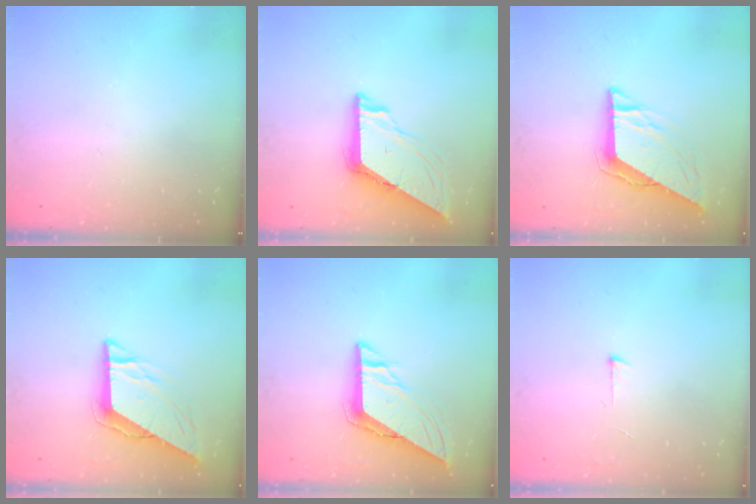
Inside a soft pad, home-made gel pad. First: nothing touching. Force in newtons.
{"total": 8.2, "press": 8.1, "slide": 0.9}
{"total": 9.6, "press": 9.6, "slide": 1.0}
{"total": 9.6, "press": 9.6, "slide": 1.0}
{"total": 8.3, "press": 8.3, "slide": 0.8}
{"total": 3.6, "press": 3.6, "slide": 0.3}